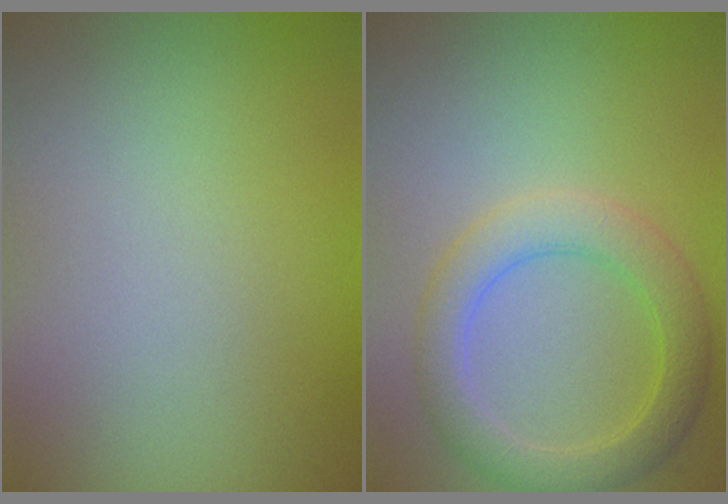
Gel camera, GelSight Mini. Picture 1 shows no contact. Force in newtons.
{"total": 4.0, "press": 4.0, "slide": 0.2}